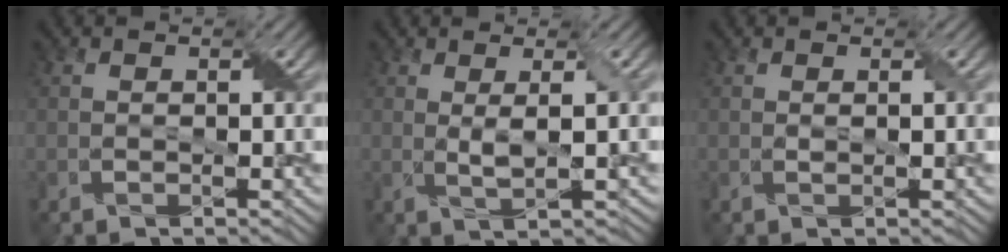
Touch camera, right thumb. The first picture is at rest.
{"total": 2.7, "force": [0.7, 0.3, 2.6], "torque": [-0.054, 0.004, 0.014]}
{"total": 0.6, "force": [0.2, 0.0, 0.6], "torque": [-0.013, 0.002, 0.003]}